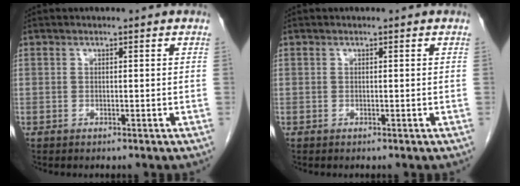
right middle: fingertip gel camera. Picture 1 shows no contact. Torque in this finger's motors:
{"motor_torque": [0.88, -0.24, 0.13, 0.05]}